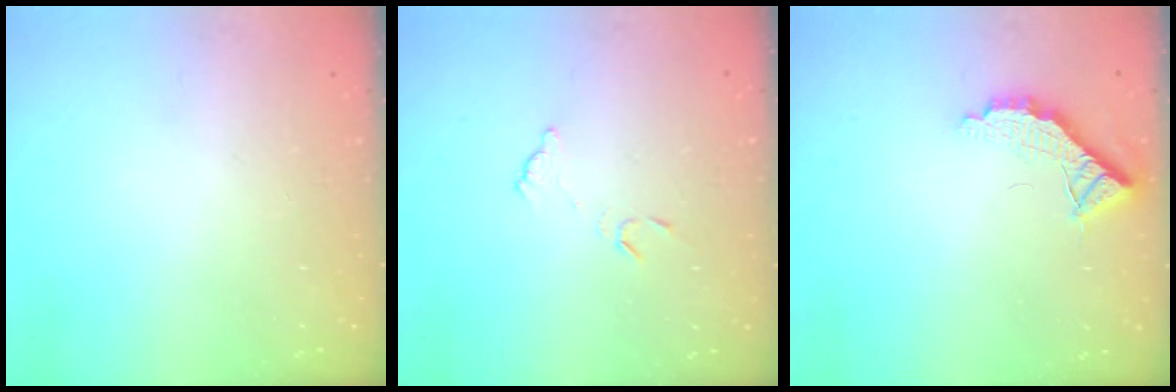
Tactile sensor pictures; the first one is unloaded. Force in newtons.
{"total": 5.4, "press": 5.4, "slide": 0.5}
{"total": 9.1, "press": 9.1, "slide": 0.8}